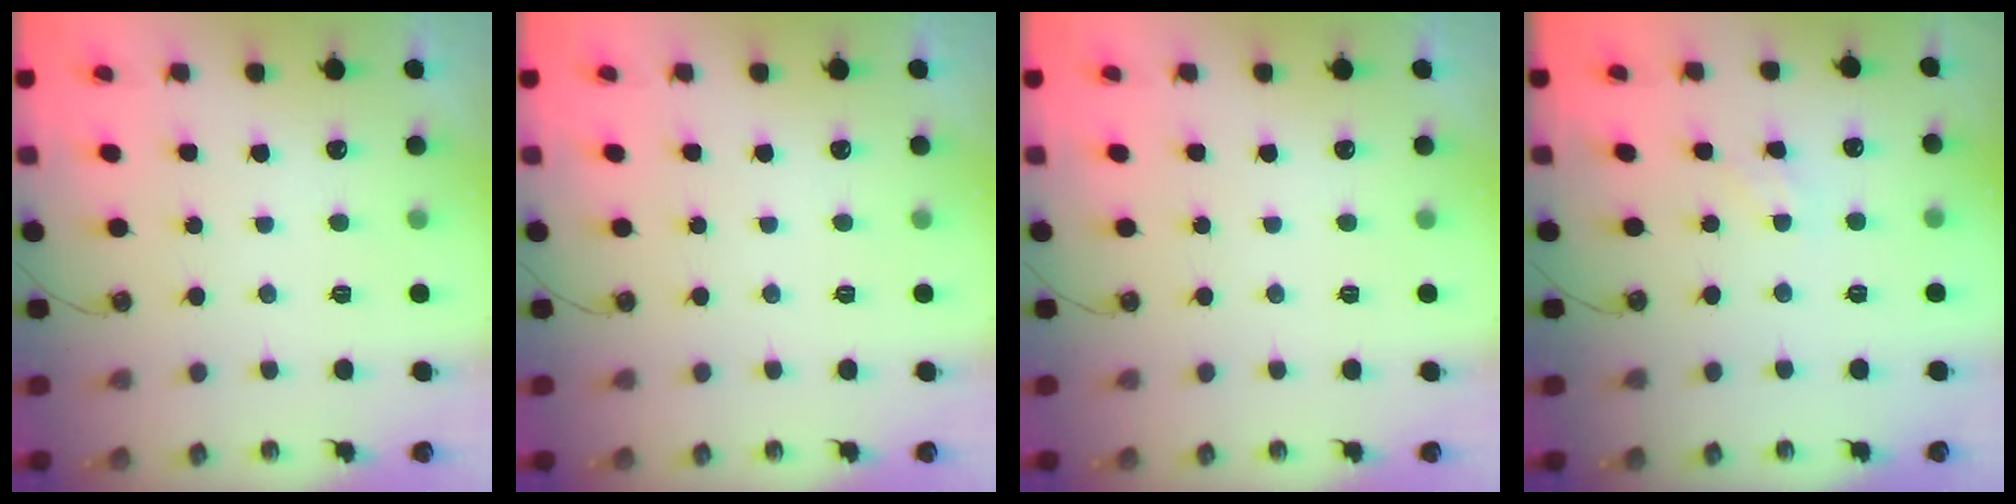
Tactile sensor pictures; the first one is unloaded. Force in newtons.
{"total": 0.0}
{"total": 0.0}
{"total": 1.1, "press": 1.0, "slide": 0.2}